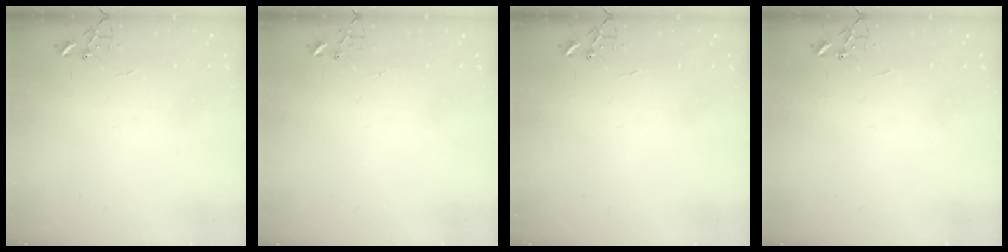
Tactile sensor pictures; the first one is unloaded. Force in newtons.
{"total": 4.2, "press": 4.2, "slide": 0.3}
{"total": 0.0}
{"total": 0.0}